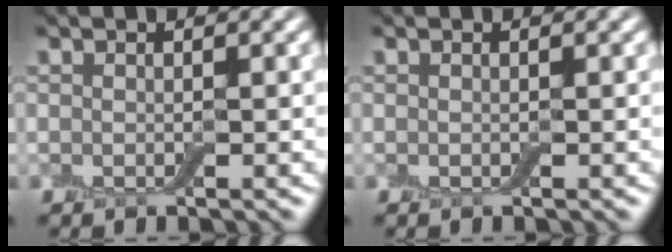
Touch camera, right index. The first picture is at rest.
{"total": 0.0}